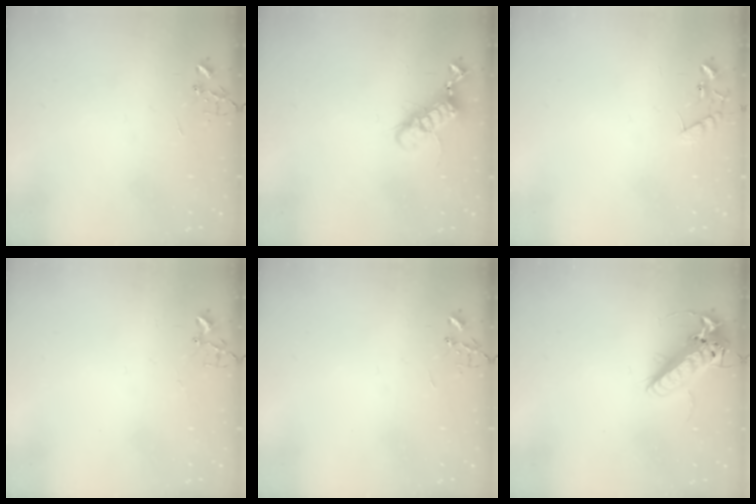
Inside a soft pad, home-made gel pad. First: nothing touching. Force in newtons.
{"total": 12.5, "press": 12.5, "slide": 0.9}
{"total": 8.8, "press": 8.8, "slide": 0.4}
{"total": 1.9, "press": 1.9, "slide": 0.2}
{"total": 0.0}
{"total": 16.7, "press": 16.4, "slide": 3.1}